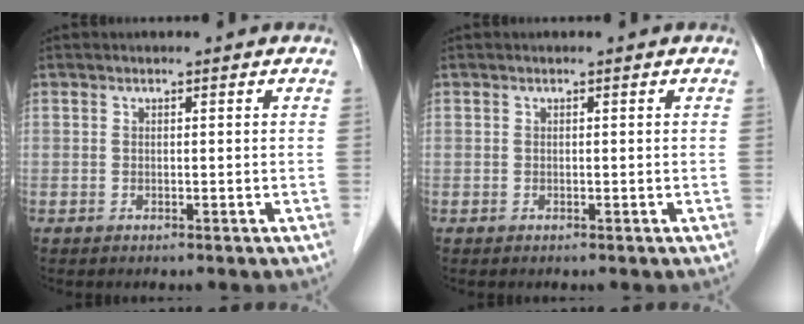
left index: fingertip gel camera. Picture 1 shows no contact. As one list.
[{"total": 0.0}]